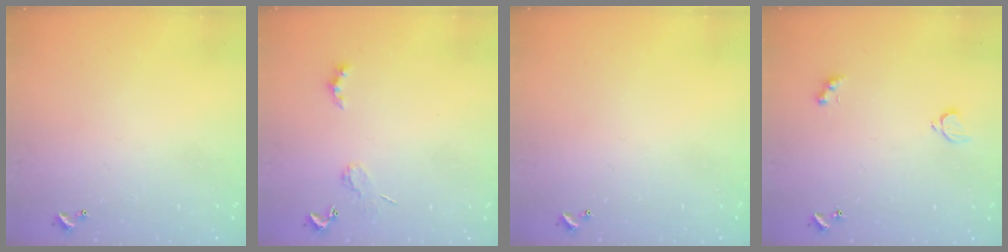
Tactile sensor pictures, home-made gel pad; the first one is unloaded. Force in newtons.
{"total": 2.0, "press": 1.9, "slide": 0.4}
{"total": 0.0}
{"total": 2.1, "press": 2.1, "slide": 0.5}